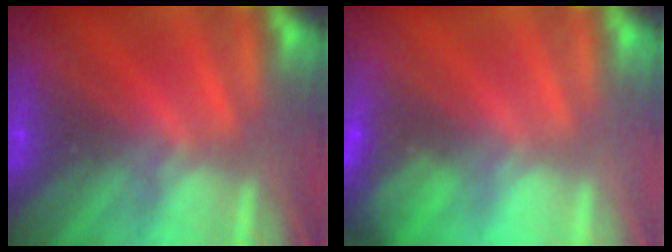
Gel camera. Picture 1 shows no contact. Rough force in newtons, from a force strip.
{"total": 2.8}